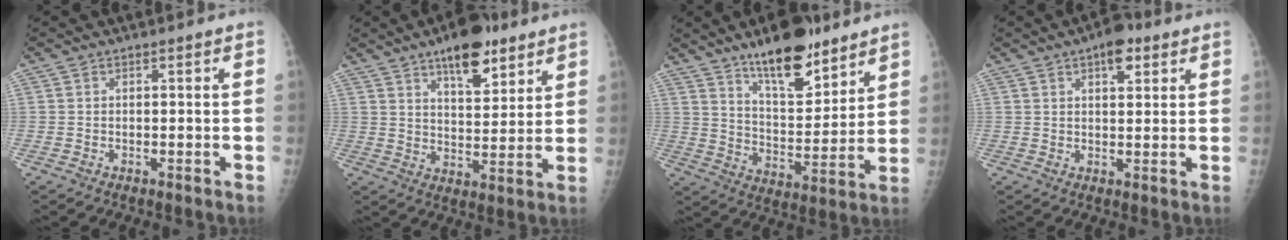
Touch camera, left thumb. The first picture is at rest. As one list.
[{"total": 12.2, "force": [7.9, 4.9, 8.0], "torque": [-0.093, -0.043, 0.122]}, {"total": 16.2, "force": [11.6, 5.8, 9.7], "torque": [-0.118, -0.078, 0.195]}, {"total": 5.9, "force": [3.3, 2.6, 4.1], "torque": [-0.042, -0.009, 0.042]}]